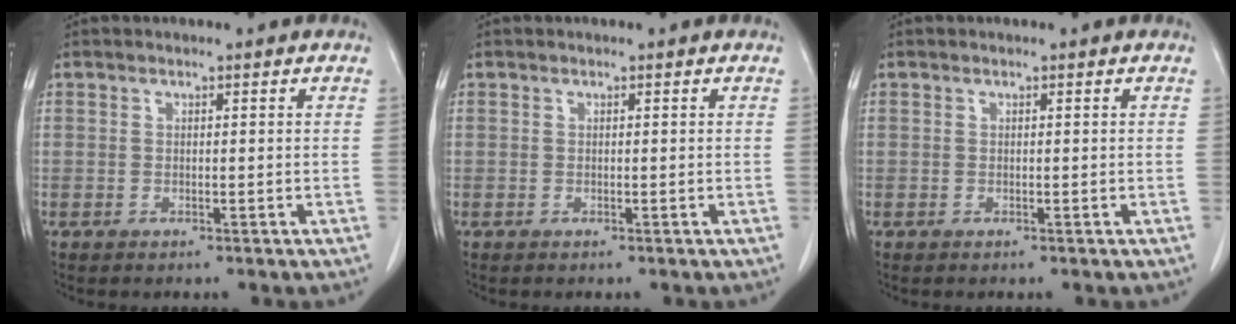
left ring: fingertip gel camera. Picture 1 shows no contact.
{"total": 0.0}
{"total": 0.0}